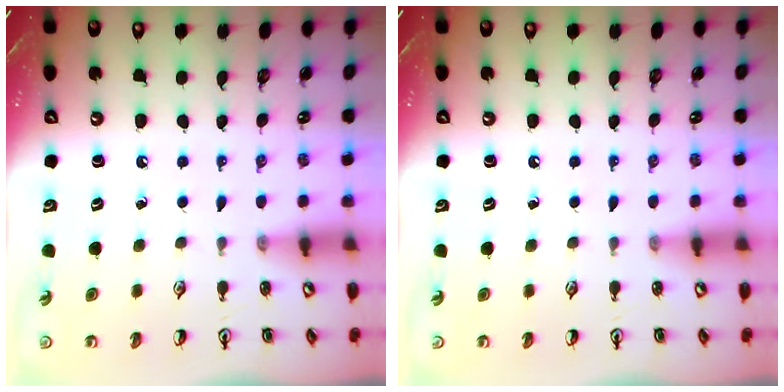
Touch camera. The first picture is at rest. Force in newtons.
{"total": 0.0}